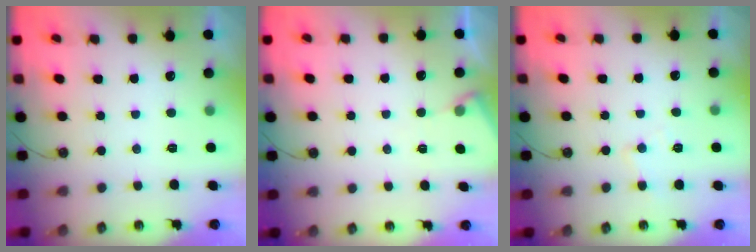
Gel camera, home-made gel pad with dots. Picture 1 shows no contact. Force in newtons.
{"total": 4.4, "press": 4.3, "slide": 0.6}
{"total": 5.6, "press": 5.6, "slide": 0.8}